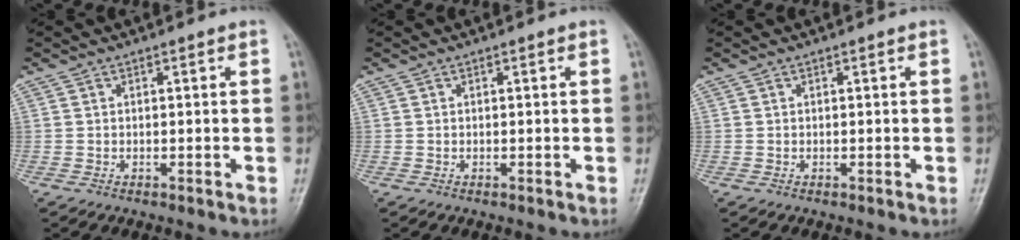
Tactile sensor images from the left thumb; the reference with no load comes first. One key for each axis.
{"total": 0.0}
{"total": 0.0}